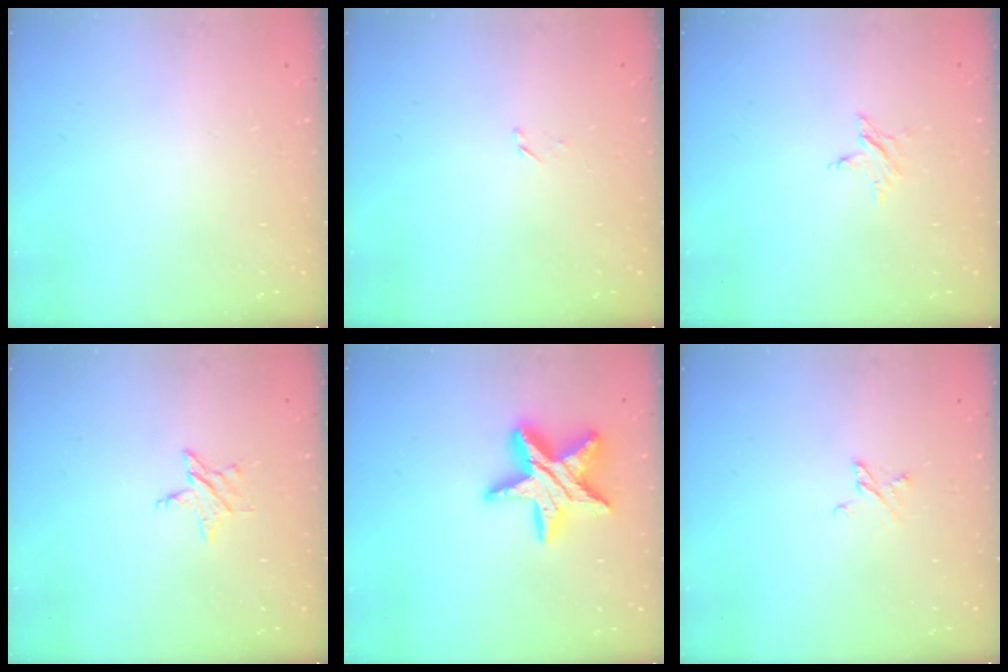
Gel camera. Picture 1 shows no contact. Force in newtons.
{"total": 1.6, "press": 1.6, "slide": 0.2}
{"total": 2.7, "press": 2.7, "slide": 0.3}
{"total": 2.8, "press": 2.7, "slide": 0.3}
{"total": 17.1, "press": 17.1, "slide": 1.7}
{"total": 3.5, "press": 3.5, "slide": 0.3}